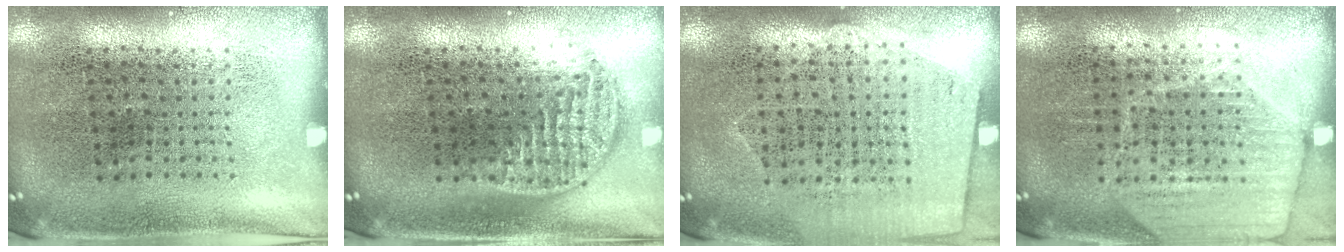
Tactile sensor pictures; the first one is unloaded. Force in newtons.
{"total": 1.3, "press": 1.1, "slide": 0.7}
{"total": 1.2, "press": 1.0, "slide": 0.6}
{"total": 1.8, "press": 1.6, "slide": 0.7}